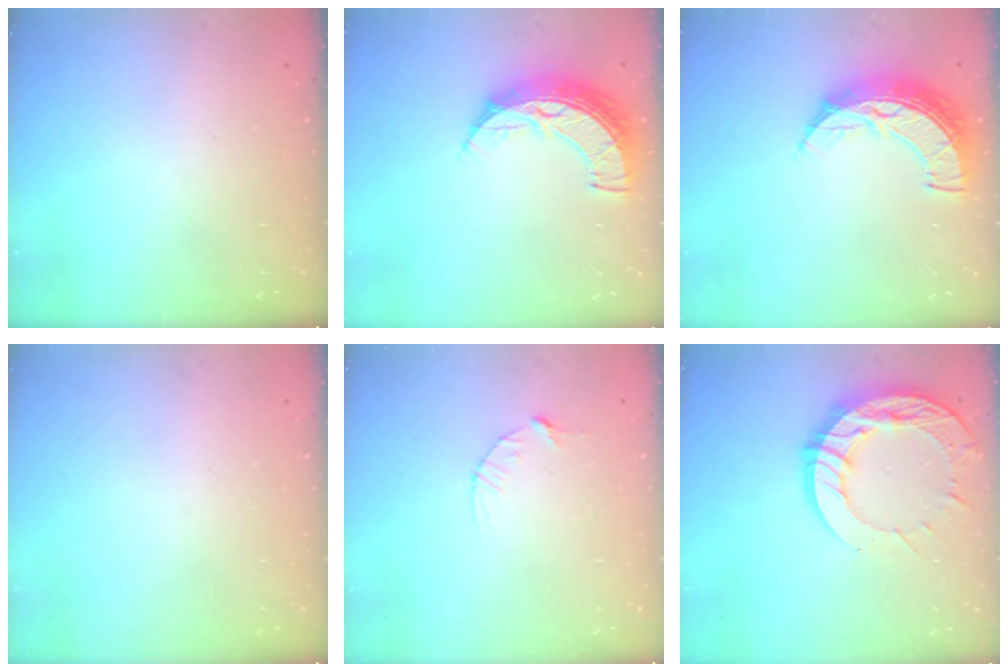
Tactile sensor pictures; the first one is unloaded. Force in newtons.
{"total": 12.2, "press": 12.2, "slide": 0.9}
{"total": 12.2, "press": 12.2, "slide": 0.9}
{"total": 0.0}
{"total": 4.4, "press": 4.4, "slide": 0.6}
{"total": 15.9, "press": 15.8, "slide": 1.4}